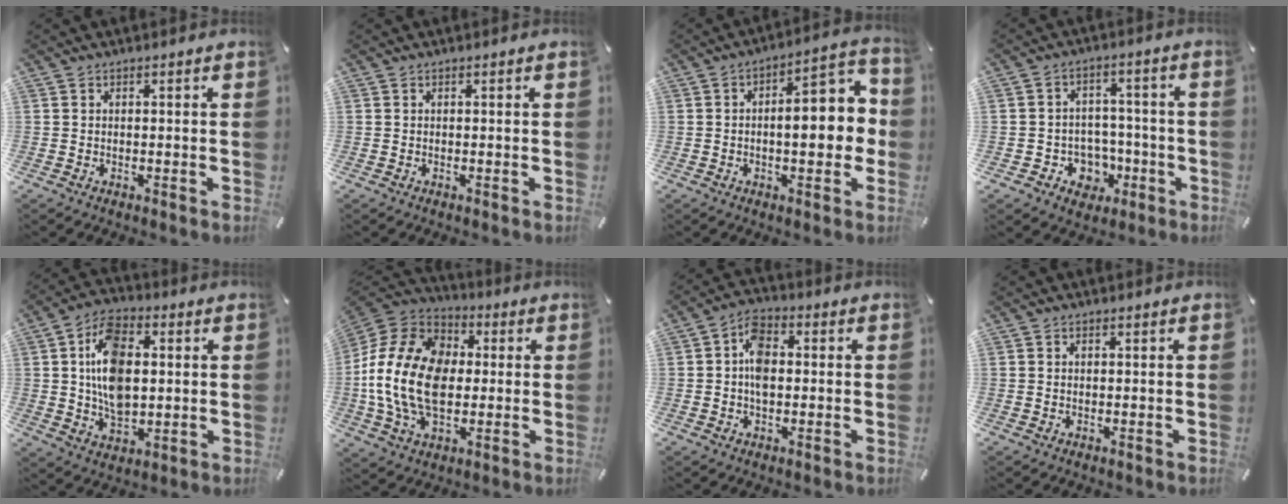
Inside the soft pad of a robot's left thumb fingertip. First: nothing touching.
{"total": 0.0}
{"total": 12.2, "force": [-0.4, 5.8, 10.7], "torque": [-0.122, -0.020, -0.012]}
{"total": 7.8, "force": [-1.6, 7.4, 1.8], "torque": [-0.026, 0.009, -0.017]}
{"total": 14.1, "force": [1.6, 9.2, 10.6], "torque": [-0.208, 0.007, 0.027]}
{"total": 19.7, "force": [-1.8, 14.3, 13.5], "torque": [-0.296, 0.020, -0.033]}
{"total": 6.9, "force": [-0.2, 4.5, 5.3], "torque": [-0.094, 0.009, -0.004]}
{"total": 0.5, "force": [0.1, 0.3, 0.4], "torque": [-0.009, 0.001, 0.001]}